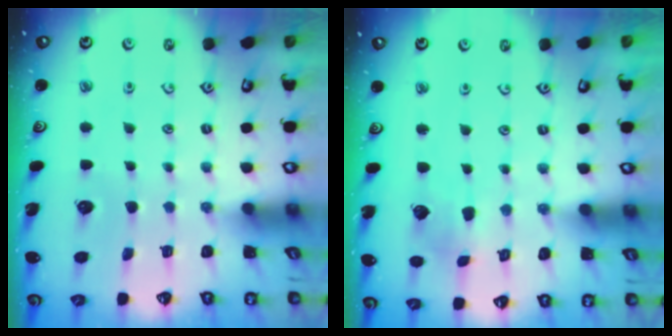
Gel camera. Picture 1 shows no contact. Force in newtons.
{"total": 3.4, "press": 3.3, "slide": 0.6}